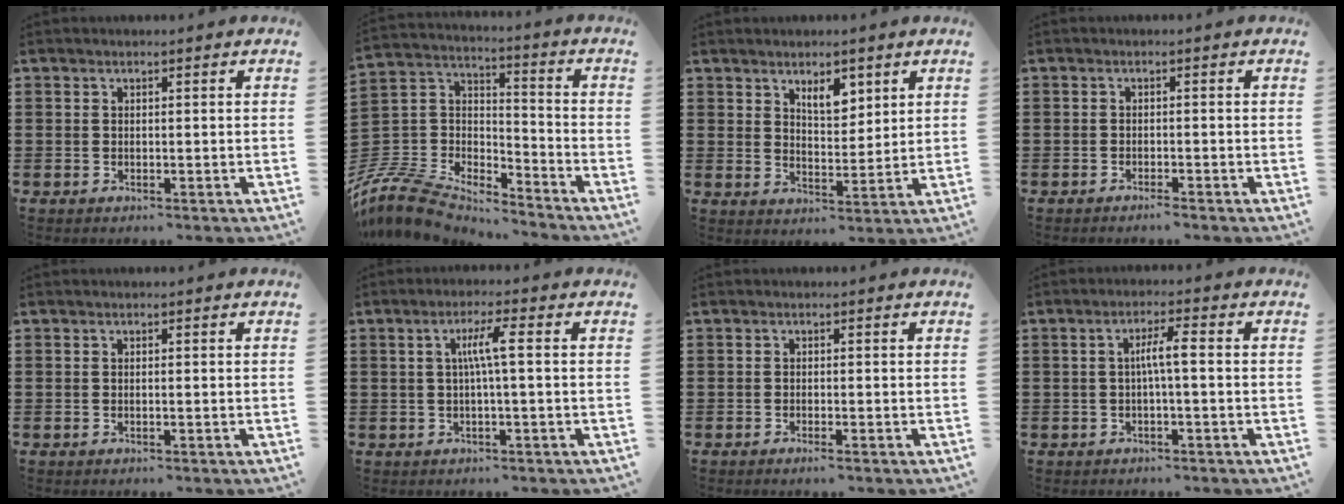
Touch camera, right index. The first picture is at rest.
{"total": 10.0, "force": [-8.7, 3.6, 3.4], "torque": [-0.095, 0.008, -0.177]}
{"total": 4.7, "force": [3.2, 2.3, 2.7], "torque": [-0.045, -0.002, 0.054]}
{"total": 1.1, "force": [-1.0, 0.0, 0.5], "torque": [-0.011, -0.003, -0.019]}
{"total": 0.0}
{"total": 4.4, "force": [0.2, 0.1, 4.4], "torque": [-0.083, 0.002, -0.002]}
{"total": 0.8, "force": [-0.5, -0.1, 0.6], "torque": [-0.012, -0.005, -0.009]}
{"total": 3.6, "force": [-0.3, 0.2, 3.6], "torque": [-0.068, 0.003, -0.009]}